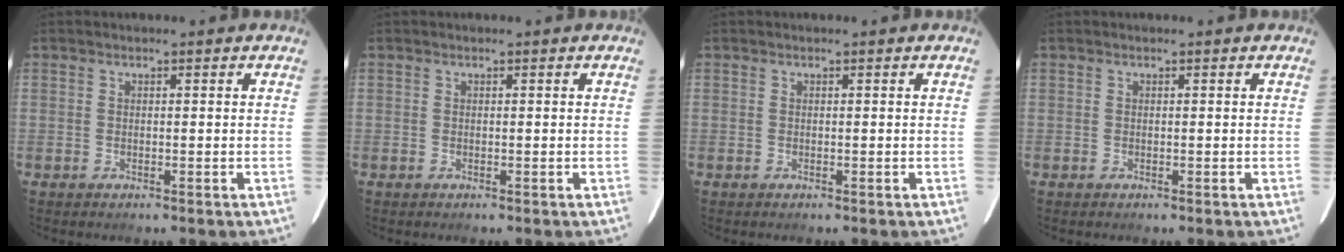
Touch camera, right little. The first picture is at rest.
{"total": 0.0}
{"total": 0.0}
{"total": 0.0}